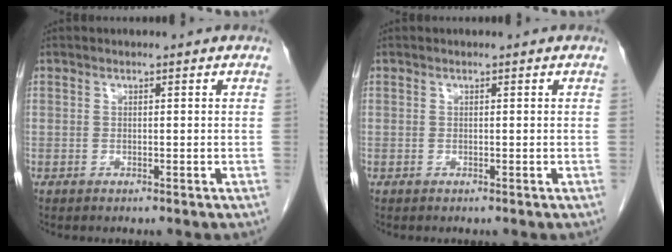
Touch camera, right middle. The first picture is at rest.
{"total": 0.0}